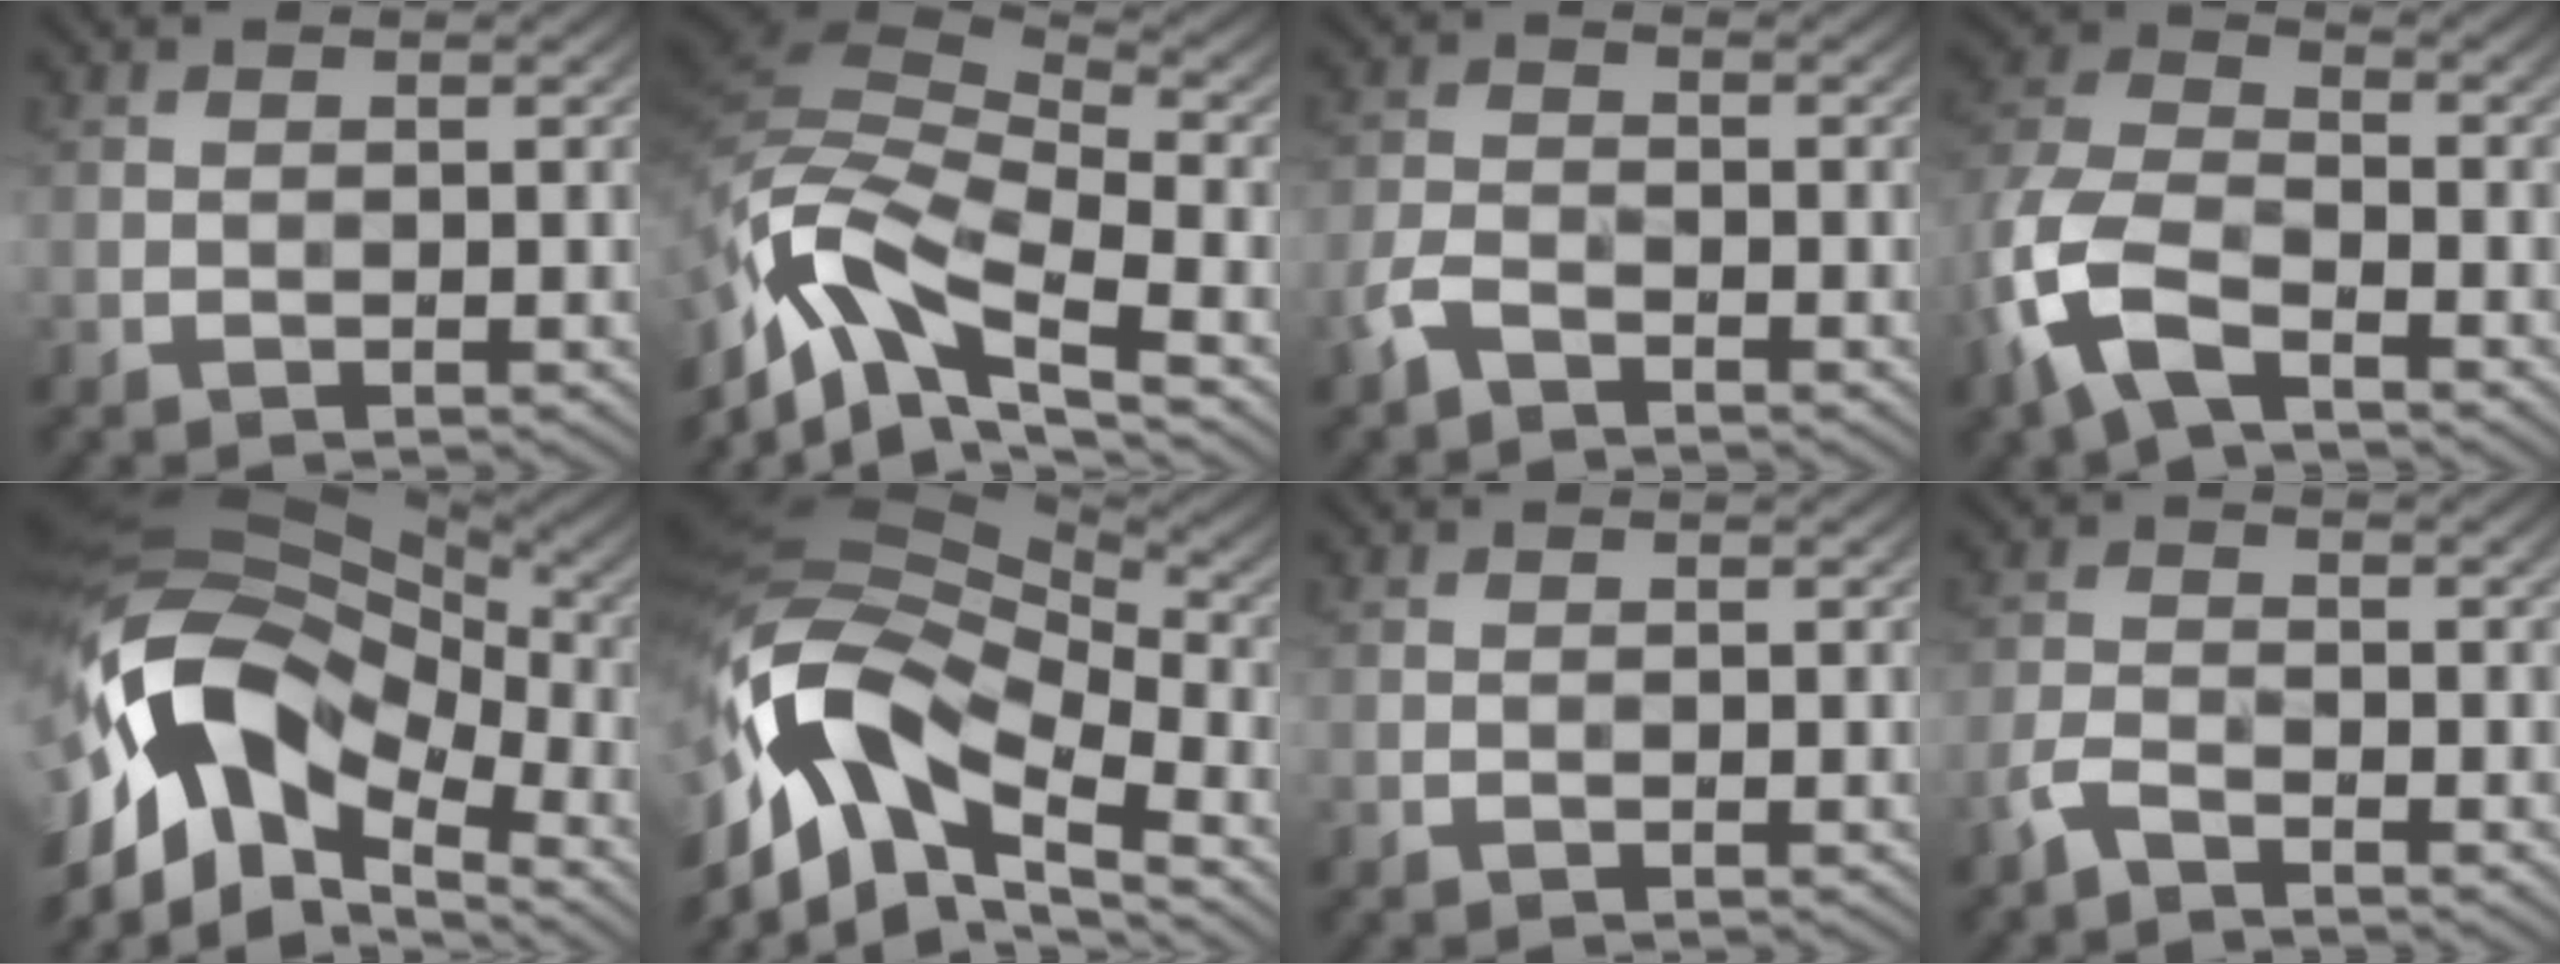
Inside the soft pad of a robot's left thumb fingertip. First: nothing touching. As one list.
[{"total": 13.0, "force": [-6.6, 5.4, 9.8], "torque": [-0.217, -0.004, -0.136]}, {"total": 3.4, "force": [-2.3, 1.6, 1.9], "torque": [-0.044, -0.001, -0.060]}, {"total": 11.2, "force": [-5.7, 5.8, 7.6], "torque": [-0.192, -0.013, -0.131]}, {"total": 17.4, "force": [-4.8, 10.6, 12.9], "torque": [-0.272, -0.007, -0.085]}, {"total": 16.4, "force": [-6.3, 8.8, 12.4], "torque": [-0.275, -0.018, -0.118]}, {"total": 0.0}, {"total": 2.8, "force": [-2.2, 0.9, 1.5], "torque": [-0.037, -0.001, -0.056]}]